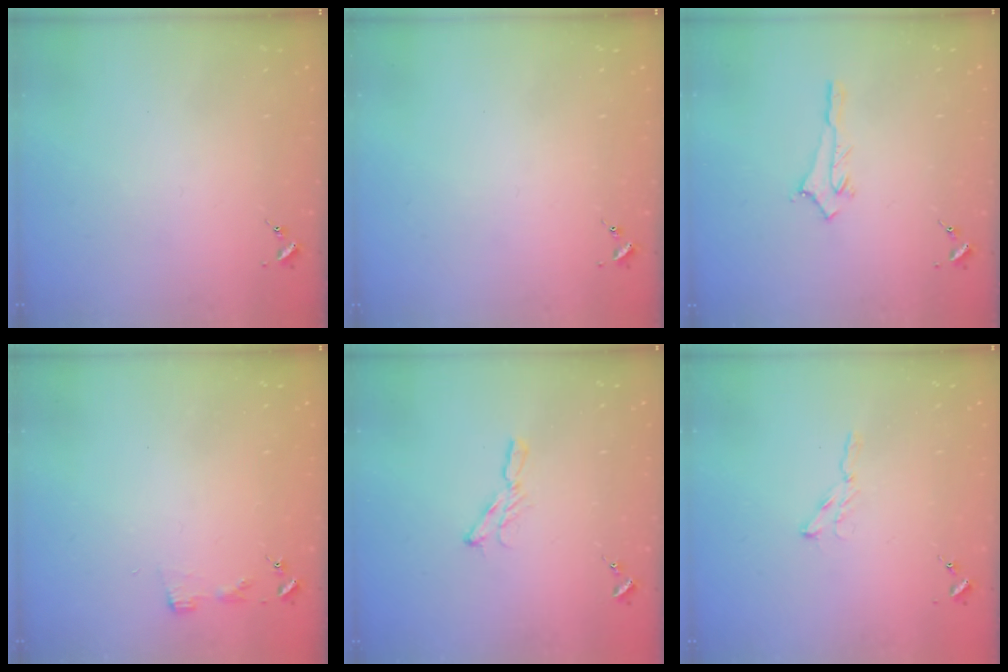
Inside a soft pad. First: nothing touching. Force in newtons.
{"total": 0.0}
{"total": 2.9, "press": 2.8, "slide": 0.4}
{"total": 2.9, "press": 2.9, "slide": 0.3}
{"total": 5.7, "press": 5.7, "slide": 0.1}
{"total": 3.9, "press": 3.8, "slide": 0.5}